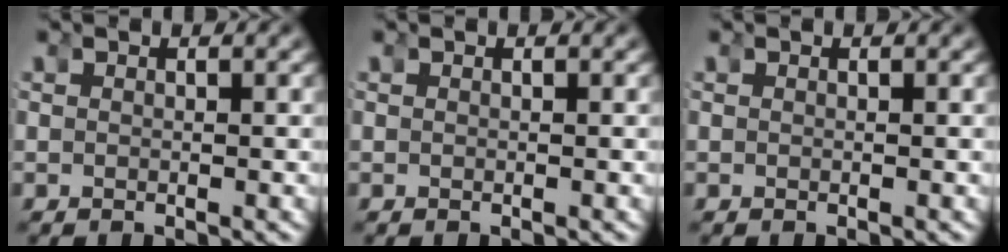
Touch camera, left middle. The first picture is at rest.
{"total": 0.0}
{"total": 0.0}